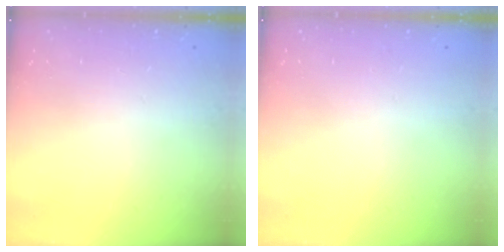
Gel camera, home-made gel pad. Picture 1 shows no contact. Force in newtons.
{"total": 0.0}